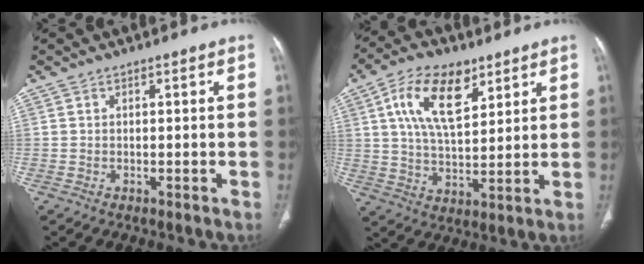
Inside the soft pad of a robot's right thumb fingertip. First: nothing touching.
{"total": 13.7, "force": [6.3, 6.9, 10.0], "torque": [-0.159, -0.018, 0.115]}